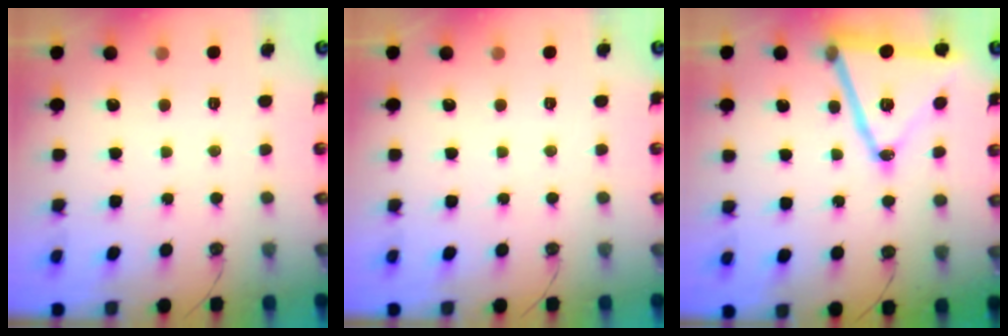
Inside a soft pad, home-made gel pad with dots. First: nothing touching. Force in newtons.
{"total": 0.0}
{"total": 21.4, "press": 21.1, "slide": 3.5}